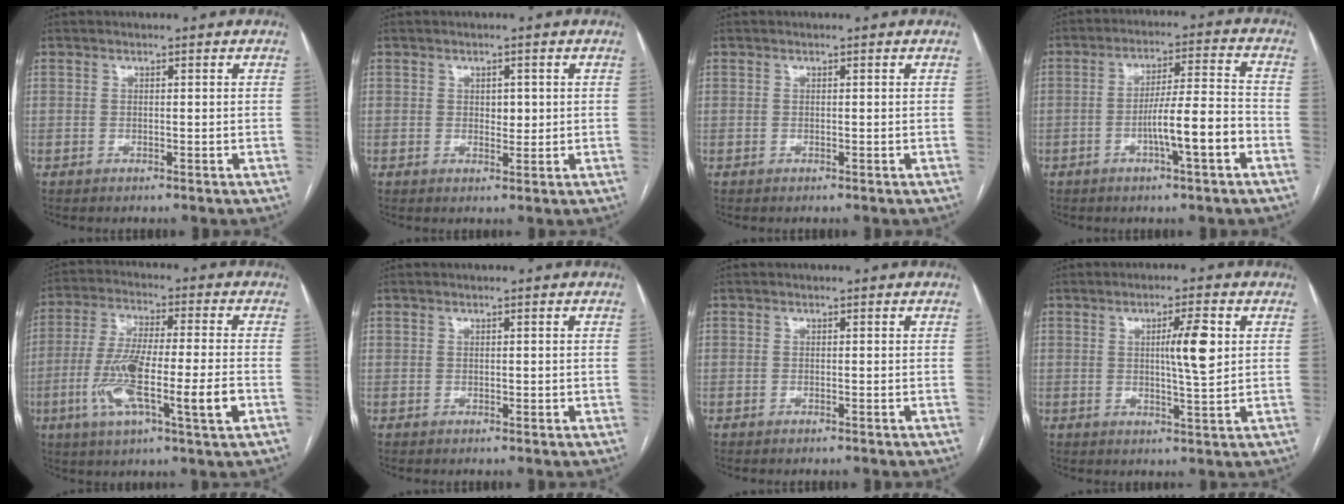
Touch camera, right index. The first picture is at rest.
{"total": 2.1, "force": [0.4, 1.3, 1.5], "torque": [-0.018, -0.001, 0.005]}
{"total": 0.0}
{"total": 9.2, "force": [-3.5, 0.4, 8.5], "torque": [-0.143, 0.011, -0.057]}
{"total": 14.7, "force": [-4.1, 1.6, 14.0], "torque": [-0.262, -0.007, -0.072]}
{"total": 0.7, "force": [0.2, 0.5, 0.4], "torque": [-0.006, 0.002, 0.005]}
{"total": 0.0}
{"total": 6.1, "force": [1.3, 0.4, 6.0], "torque": [-0.098, 0.001, 0.020]}